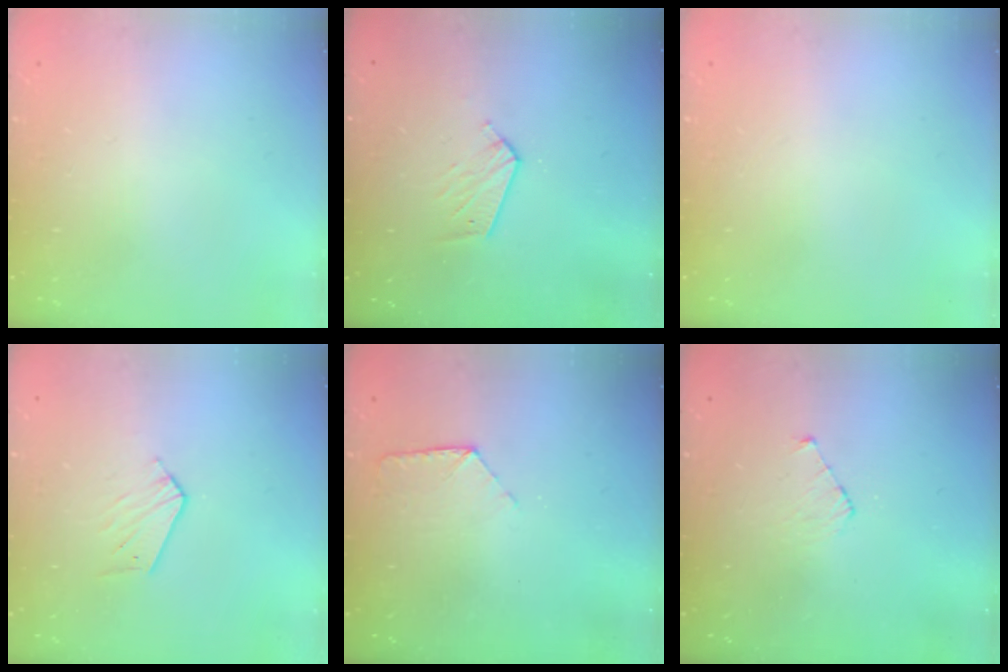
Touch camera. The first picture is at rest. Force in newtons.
{"total": 5.4, "press": 5.3, "slide": 0.5}
{"total": 0.0}
{"total": 4.2, "press": 4.2, "slide": 0.4}
{"total": 7.3, "press": 7.2, "slide": 0.7}
{"total": 4.1, "press": 4.1, "slide": 0.4}